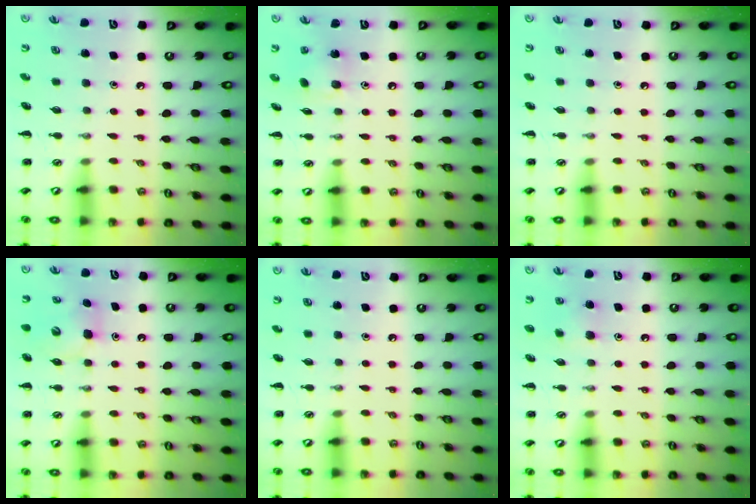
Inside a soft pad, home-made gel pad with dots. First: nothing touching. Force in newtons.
{"total": 6.3, "press": 6.3, "slide": 0.7}
{"total": 0.0}
{"total": 5.4, "press": 5.3, "slide": 0.6}
{"total": 0.0}
{"total": 6.8, "press": 6.6, "slide": 1.6}